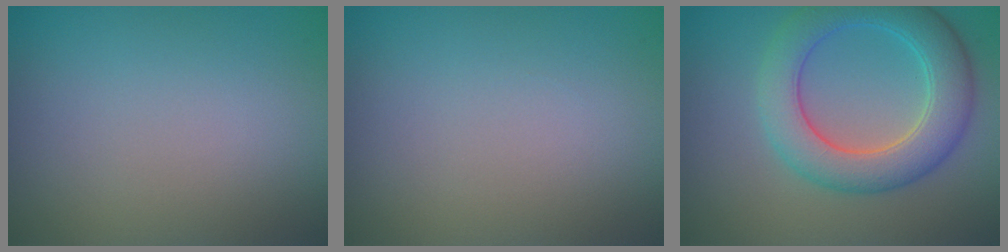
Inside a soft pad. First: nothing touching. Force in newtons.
{"total": 0.0}
{"total": 6.1, "press": 6.1, "slide": 0.2}